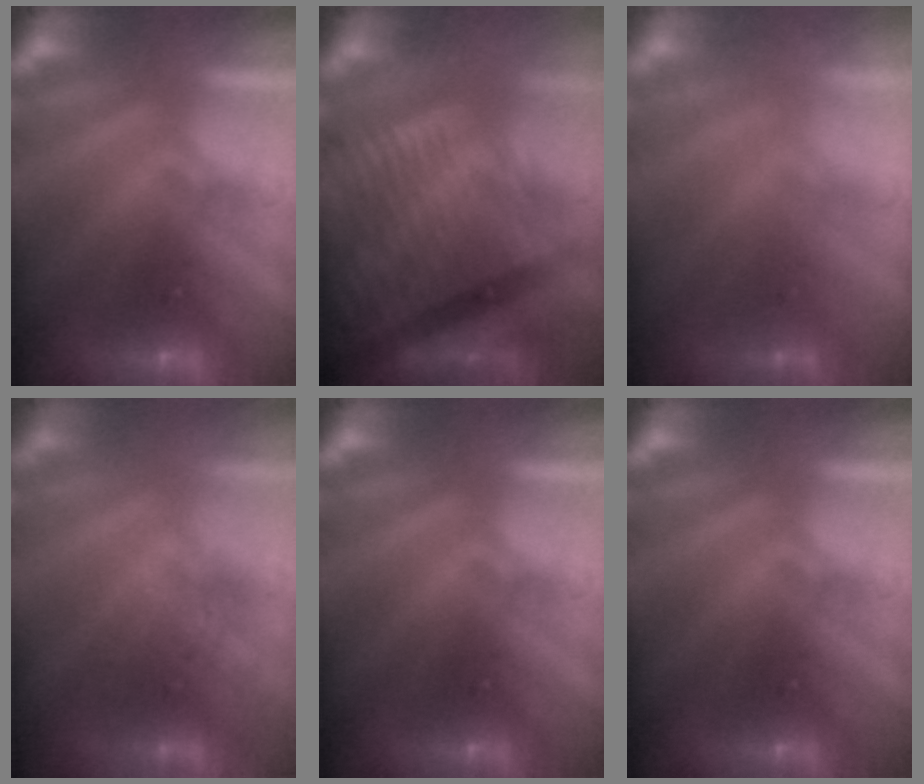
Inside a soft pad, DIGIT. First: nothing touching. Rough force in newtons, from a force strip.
{"total": 3.4}
{"total": 2.3}
{"total": 2.6}
{"total": 0.0}
{"total": 0.0}